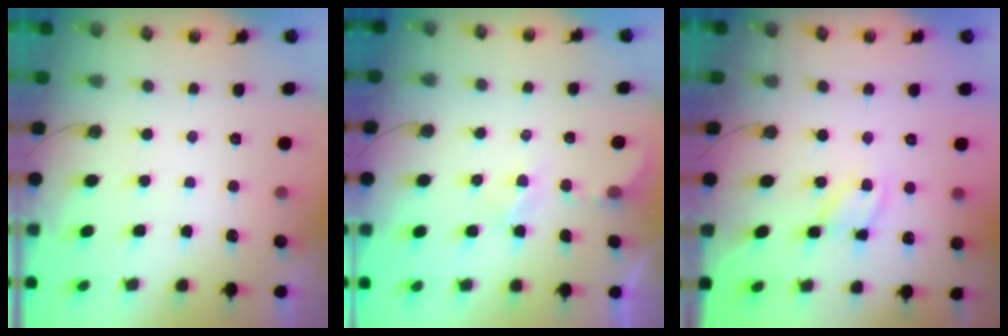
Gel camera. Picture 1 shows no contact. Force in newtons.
{"total": 3.1, "press": 3.0, "slide": 0.4}
{"total": 8.1, "press": 8.1, "slide": 0.4}